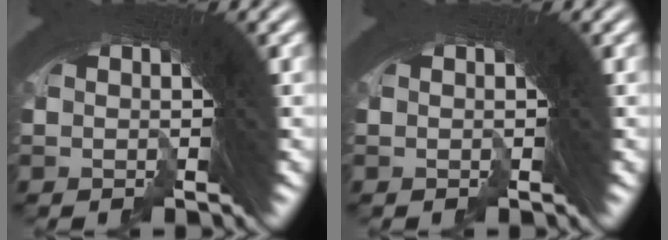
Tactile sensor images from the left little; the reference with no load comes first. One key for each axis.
{"total": 0.0}